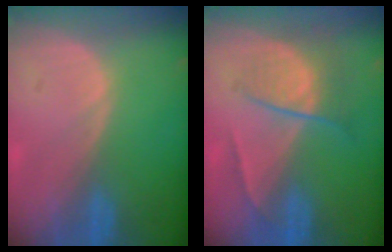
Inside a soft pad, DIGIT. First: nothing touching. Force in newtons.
{"total": 6.8, "press": 6.0, "slide": 3.2}